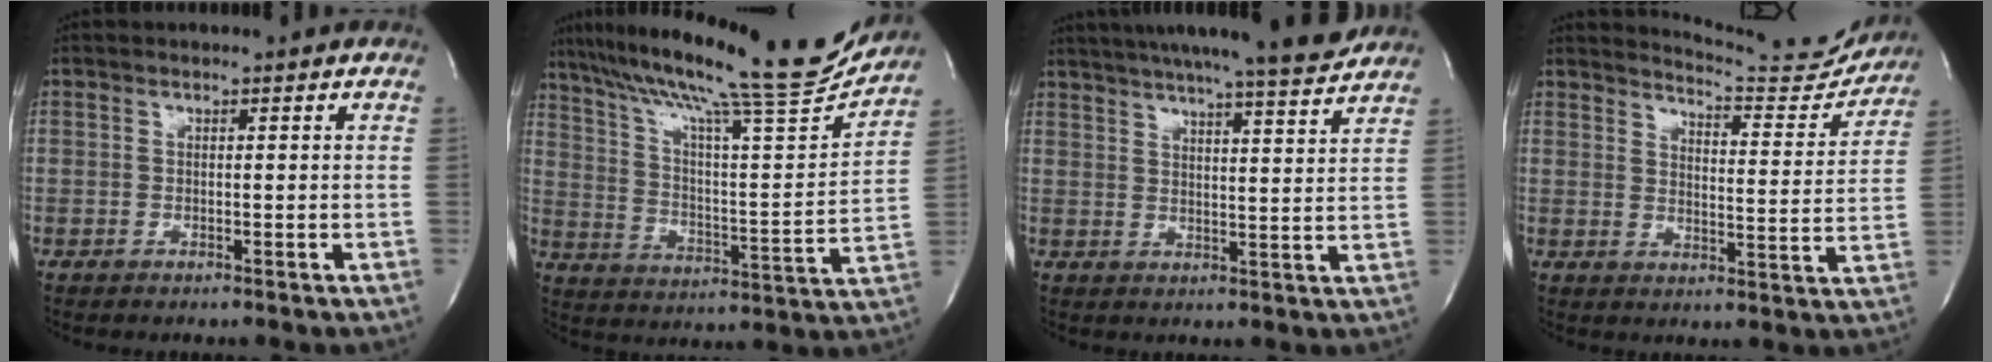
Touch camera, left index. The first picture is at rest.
{"total": 24.1, "force": [20.5, 0.7, 12.7], "torque": [-0.217, -0.026, 0.302]}
{"total": 16.4, "force": [14.8, -0.4, 7.0], "torque": [-0.115, -0.018, 0.199]}
{"total": 11.9, "force": [11.8, 0.5, 0.6], "torque": [-0.006, -0.056, 0.141]}